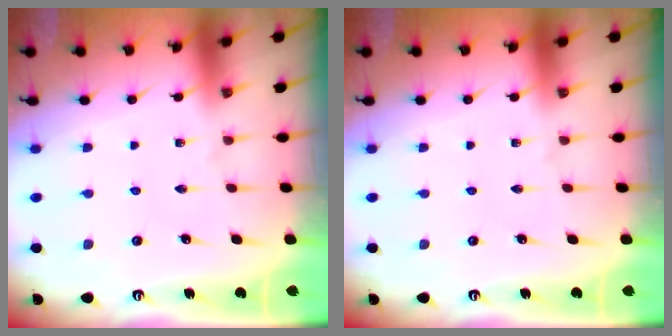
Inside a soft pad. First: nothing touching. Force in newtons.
{"total": 0.0}